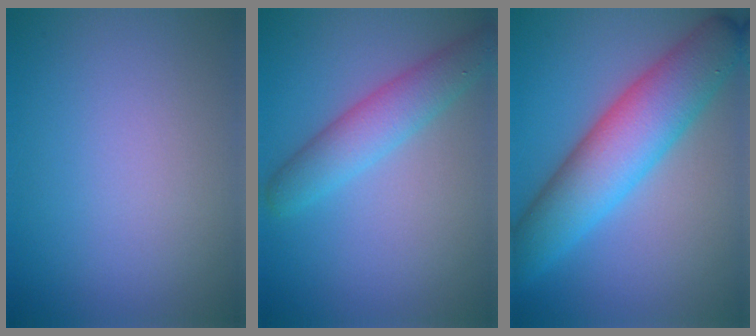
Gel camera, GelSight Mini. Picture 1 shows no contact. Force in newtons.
{"total": 4.0, "press": 4.0, "slide": 0.2}
{"total": 8.5, "press": 8.5, "slide": 0.0}